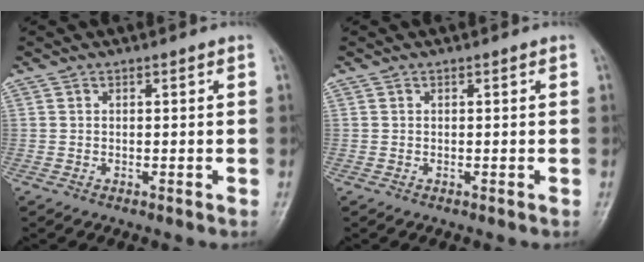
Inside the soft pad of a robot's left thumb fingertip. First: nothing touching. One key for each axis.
{"total": 0.0}